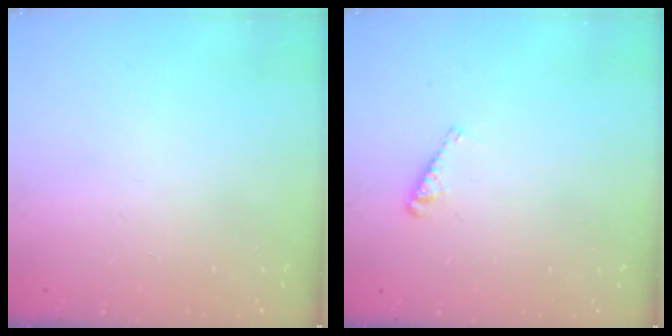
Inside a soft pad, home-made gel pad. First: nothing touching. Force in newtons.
{"total": 3.9, "press": 3.9, "slide": 0.4}